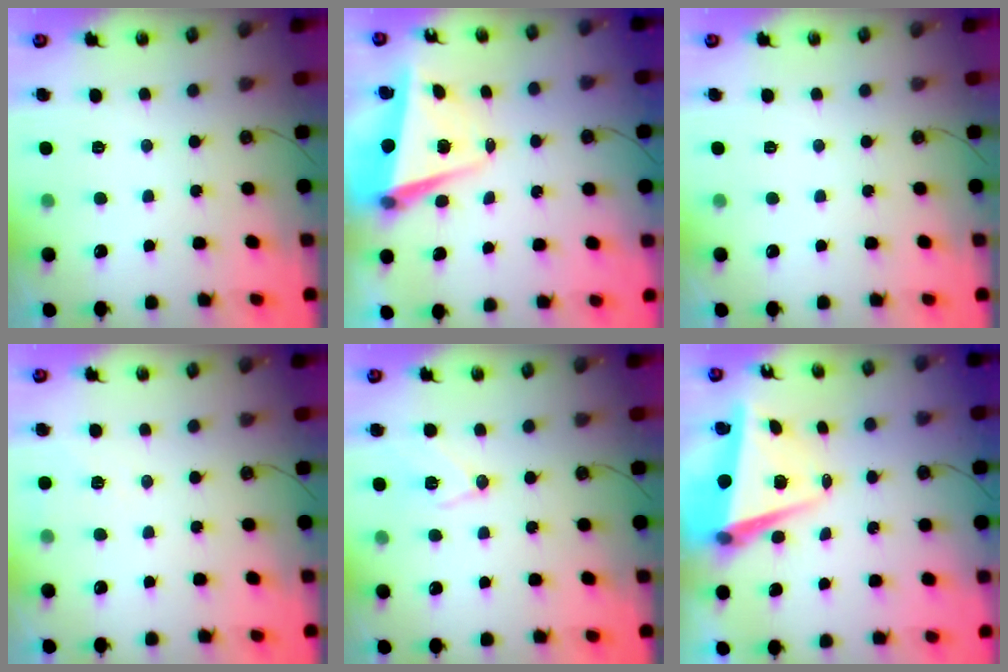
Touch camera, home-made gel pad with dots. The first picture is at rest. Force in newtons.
{"total": 5.7, "press": 5.5, "slide": 1.4}
{"total": 0.0}
{"total": 5.1, "press": 4.9, "slide": 1.4}
{"total": 9.9, "press": 9.8, "slide": 1.1}
{"total": 7.3, "press": 7.2, "slide": 1.3}